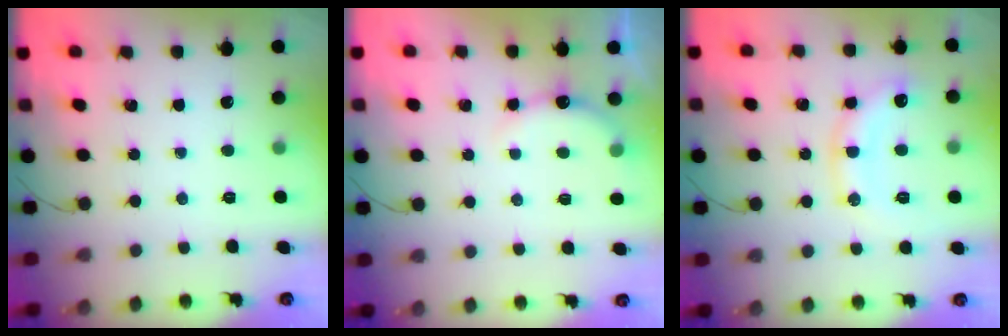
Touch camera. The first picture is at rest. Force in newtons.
{"total": 6.3, "press": 6.1, "slide": 1.4}
{"total": 11.5, "press": 11.5, "slide": 0.6}